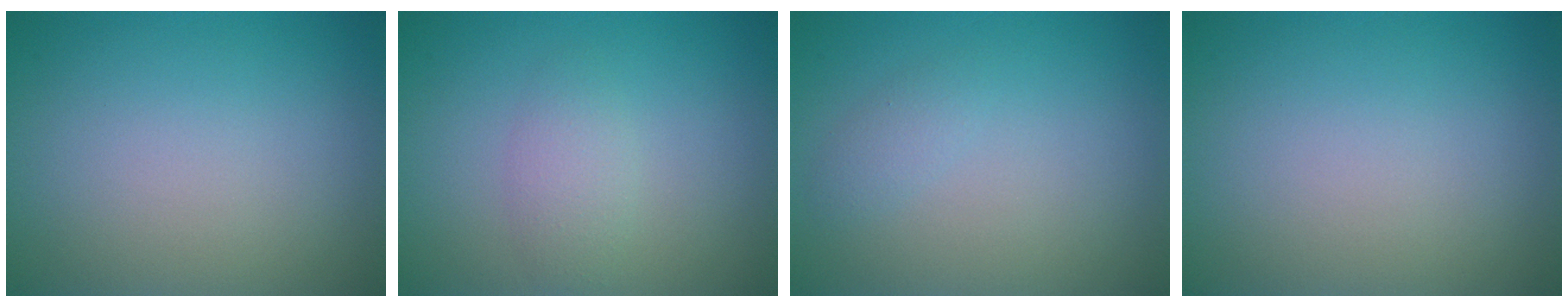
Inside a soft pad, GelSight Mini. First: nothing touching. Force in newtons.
{"total": 1.8, "press": 1.8, "slide": 0.1}
{"total": 0.9, "press": 0.9, "slide": 0.0}
{"total": 0.0}